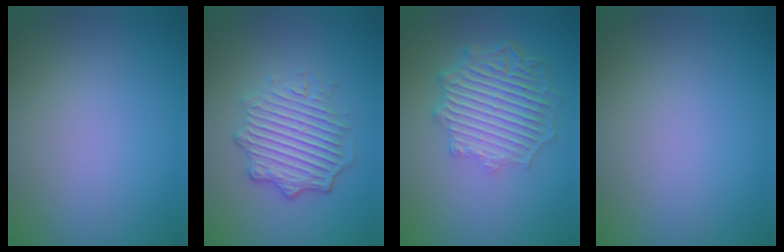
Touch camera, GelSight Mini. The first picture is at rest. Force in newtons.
{"total": 5.0, "press": 3.5, "slide": 3.5}
{"total": 6.4, "press": 4.9, "slide": 4.2}
{"total": 0.0}